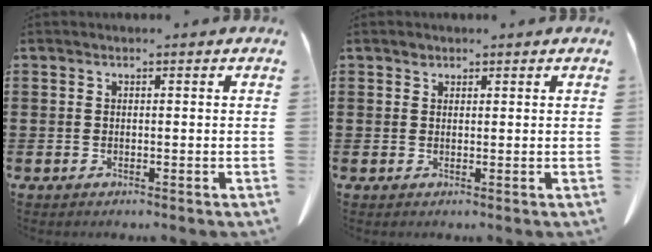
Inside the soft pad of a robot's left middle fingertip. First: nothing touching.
{"total": 1.0, "force": [0.7, 0.6, 0.3], "torque": [-0.008, 0.001, 0.015]}